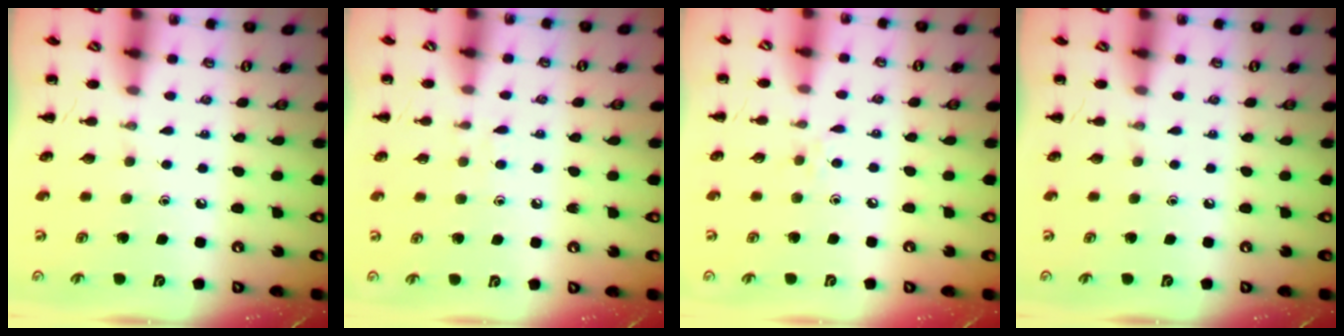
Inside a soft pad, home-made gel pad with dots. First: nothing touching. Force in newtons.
{"total": 3.5, "press": 3.3, "slide": 1.3}
{"total": 3.5, "press": 3.2, "slide": 1.5}
{"total": 0.0}